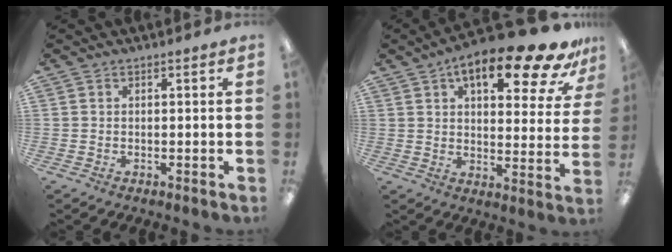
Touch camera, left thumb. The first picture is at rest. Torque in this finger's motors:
{"motor_torque": [0.40, 0.49, 1.58, -1.19, 0.28]}